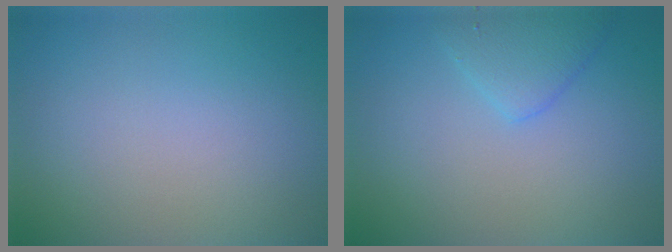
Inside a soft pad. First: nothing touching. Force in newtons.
{"total": 2.2, "press": 2.2, "slide": 0.2}